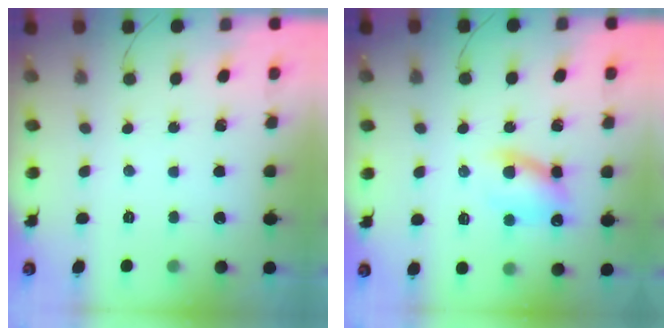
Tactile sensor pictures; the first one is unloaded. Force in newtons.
{"total": 10.4, "press": 10.3, "slide": 1.3}